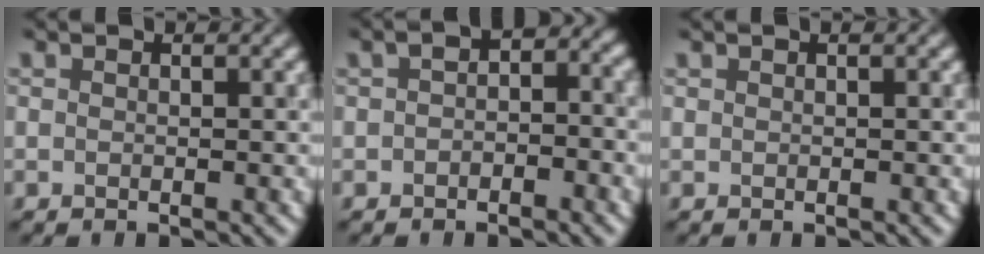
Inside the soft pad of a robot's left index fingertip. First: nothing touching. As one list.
[{"total": 3.0, "force": [-0.6, 2.0, 2.1], "torque": [-0.028, 0.010, -0.019]}, {"total": 0.0}]